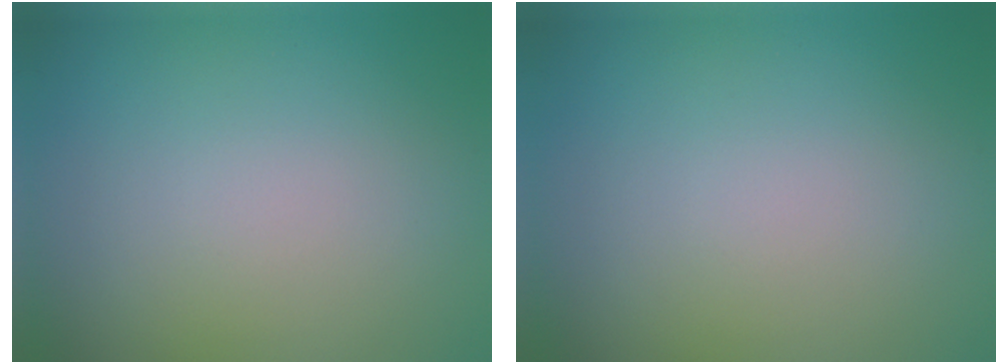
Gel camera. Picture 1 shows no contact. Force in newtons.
{"total": 0.0}